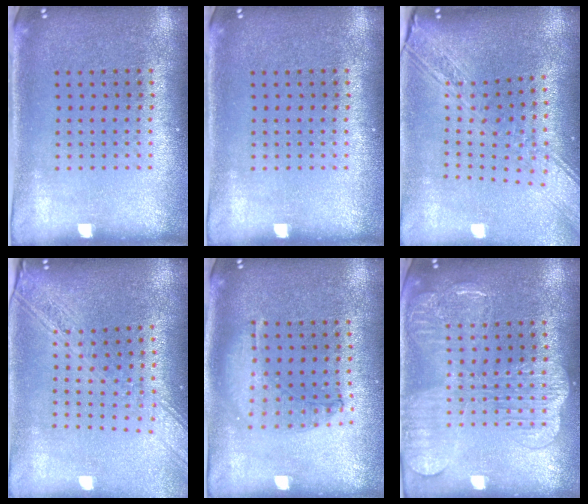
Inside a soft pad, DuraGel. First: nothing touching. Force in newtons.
{"total": 0.0}
{"total": 3.1, "press": 2.3, "slide": 2.0}
{"total": 2.2, "press": 1.8, "slide": 1.3}
{"total": 1.0, "press": 1.0, "slide": 0.3}
{"total": 2.6, "press": 2.6, "slide": 0.3}